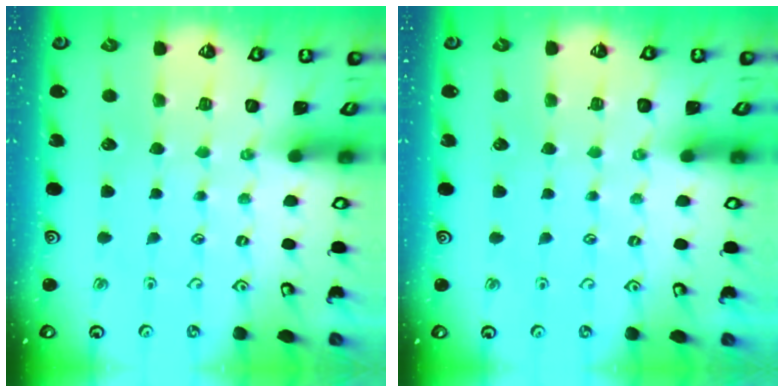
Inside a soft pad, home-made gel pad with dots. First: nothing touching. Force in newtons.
{"total": 0.0}